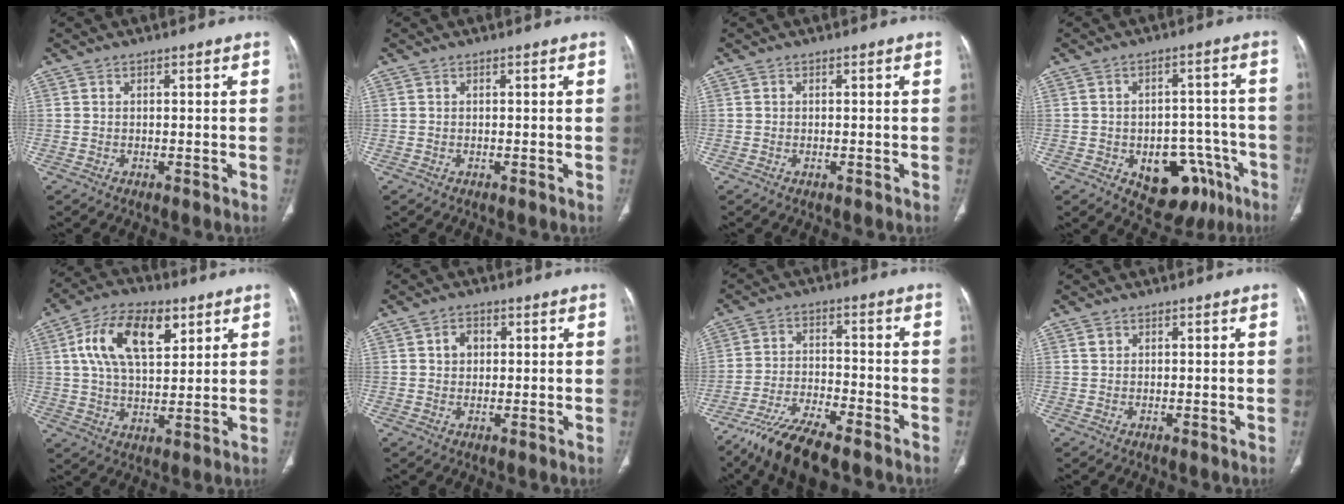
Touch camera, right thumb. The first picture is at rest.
{"total": 0.0}
{"total": 0.0}
{"total": 13.8, "force": [-6.1, 8.8, 8.6], "torque": [-0.068, 0.042, -0.072]}
{"total": 15.0, "force": [5.7, 8.0, 11.4], "torque": [-0.187, -0.002, 0.101]}
{"total": 3.4, "force": [0.9, 2.7, 1.8], "torque": [-0.017, 0.003, 0.015]}
{"total": 12.0, "force": [-8.9, 3.6, 7.2], "torque": [-0.138, 0.033, -0.164]}
{"total": 1.0, "force": [0.5, 0.8, 0.3], "torque": [-0.001, 0.001, 0.010]}